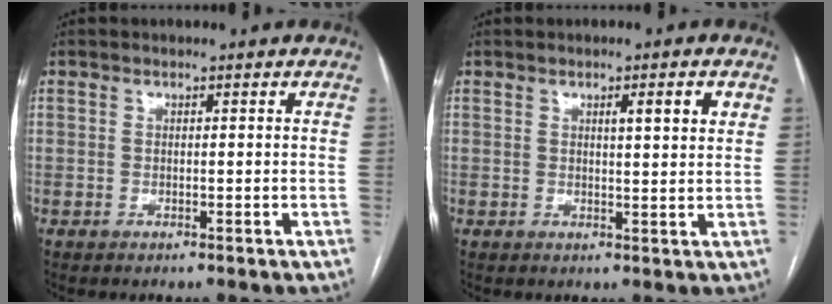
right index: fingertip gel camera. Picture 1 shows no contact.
{"total": 3.7, "force": [1.7, 0.3, 3.3], "torque": [-0.045, -0.002, 0.022]}